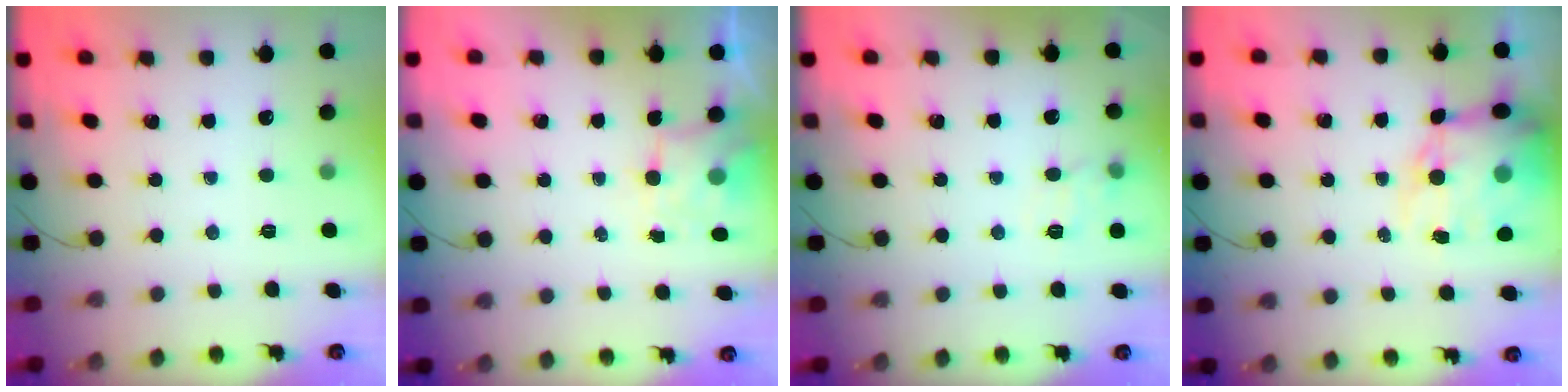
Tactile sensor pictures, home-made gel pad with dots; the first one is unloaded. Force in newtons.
{"total": 4.0, "press": 3.9, "slide": 0.9}
{"total": 9.1, "press": 8.9, "slide": 1.5}
{"total": 13.9, "press": 13.4, "slide": 3.7}